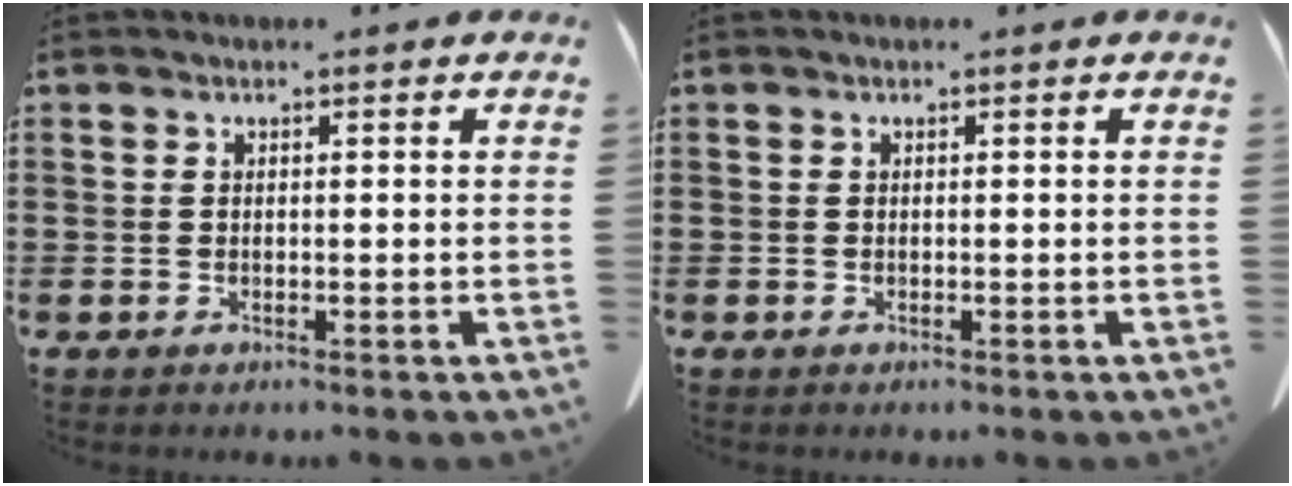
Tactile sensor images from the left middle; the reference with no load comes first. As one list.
[{"total": 0.0}]